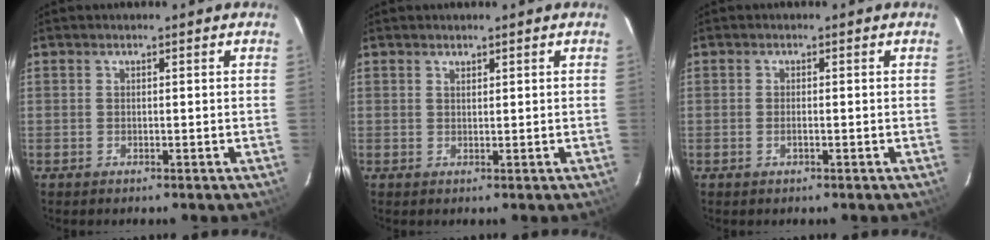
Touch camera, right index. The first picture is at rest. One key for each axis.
{"total": 0.7, "fx": 0.6, "fy": 0.3, "fz": 0.2, "tx": -0.003, "ty": 0.001, "tz": 0.012}
{"total": 1.1, "fx": -0.4, "fy": 0.3, "fz": 1.0, "tx": -0.020, "ty": 0.000, "tz": -0.007}